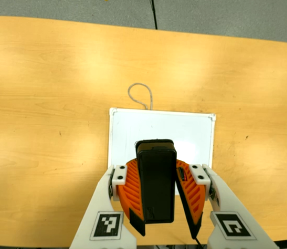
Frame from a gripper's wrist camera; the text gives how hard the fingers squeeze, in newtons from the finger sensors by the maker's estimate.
{"total": 9.3, "left": 9.4, "right": 9.2}